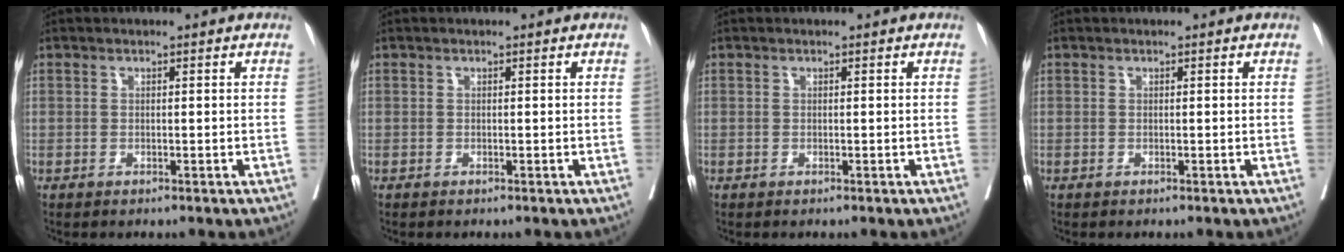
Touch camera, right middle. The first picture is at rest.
{"total": 0.0}
{"total": 0.0}
{"total": 0.0}